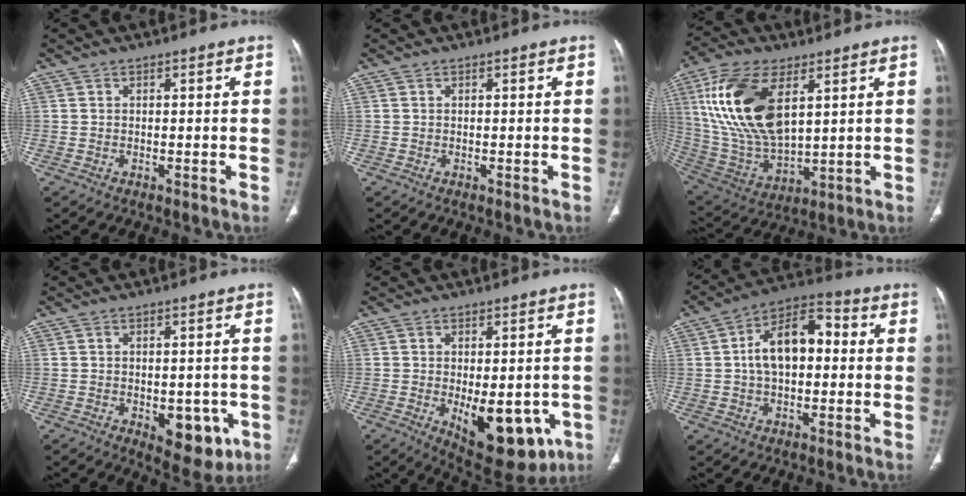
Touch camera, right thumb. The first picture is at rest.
{"total": 0.0}
{"total": 20.7, "force": [6.8, 10.5, 16.5], "torque": [-0.327, -0.023, 0.136]}
{"total": 10.0, "force": [-3.5, 5.5, 7.5], "torque": [-0.060, 0.005, -0.031]}
{"total": 16.0, "force": [-4.9, 8.1, 12.9], "torque": [-0.147, -0.008, -0.044]}
{"total": 12.8, "force": [0.8, 7.6, 10.3], "torque": [-0.161, 0.036, 0.003]}